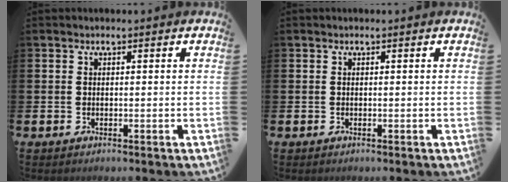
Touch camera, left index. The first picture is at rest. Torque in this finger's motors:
{"motor_torque": [0.00, 0.09, 0.02, 0.01]}